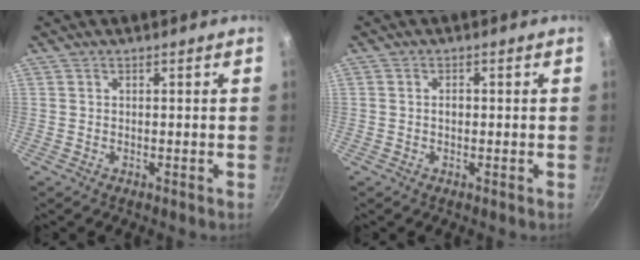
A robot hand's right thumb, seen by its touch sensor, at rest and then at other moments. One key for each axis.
{"total": 1.3, "fx": -0.1, "fy": 0.9, "fz": 0.9, "tx": -0.014, "ty": 0.005, "tz": -0.002}